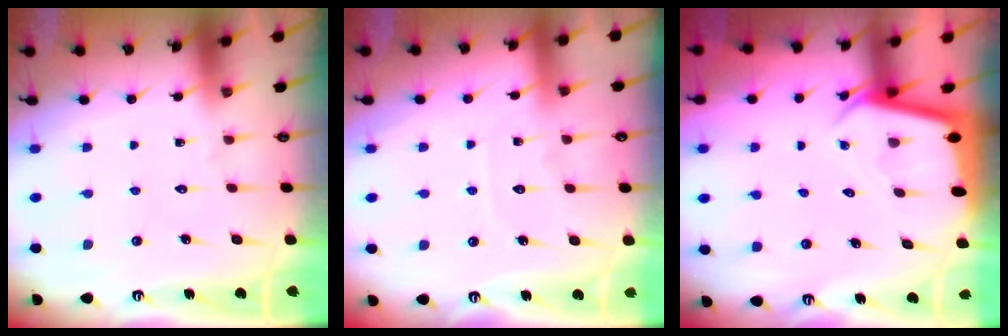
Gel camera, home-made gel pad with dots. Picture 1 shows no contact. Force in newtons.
{"total": 5.3, "press": 5.2, "slide": 0.6}
{"total": 2.7, "press": 2.7, "slide": 0.1}